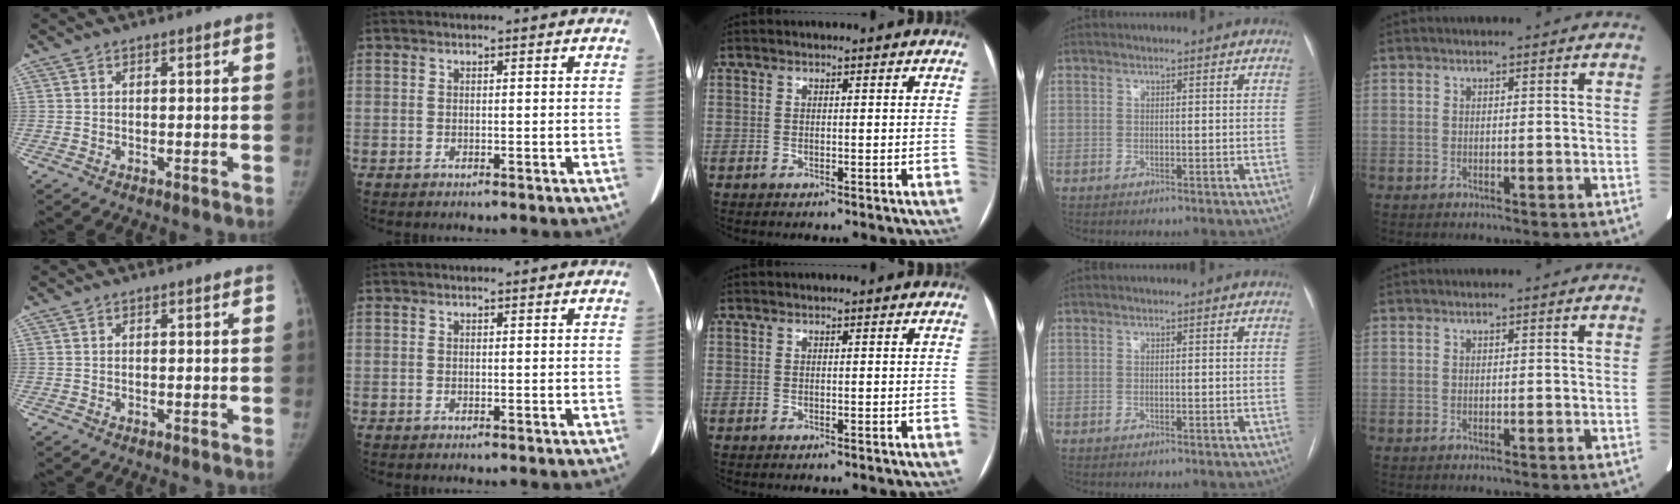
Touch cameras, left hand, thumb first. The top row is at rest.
{}